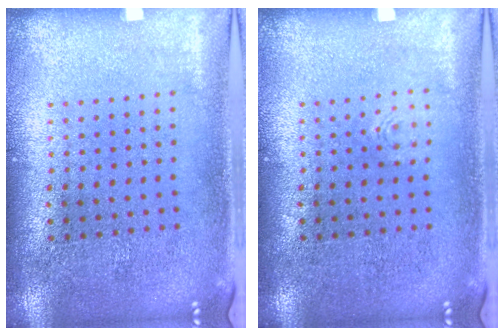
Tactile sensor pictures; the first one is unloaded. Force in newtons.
{"total": 0.5, "press": 0.5, "slide": 0.1}